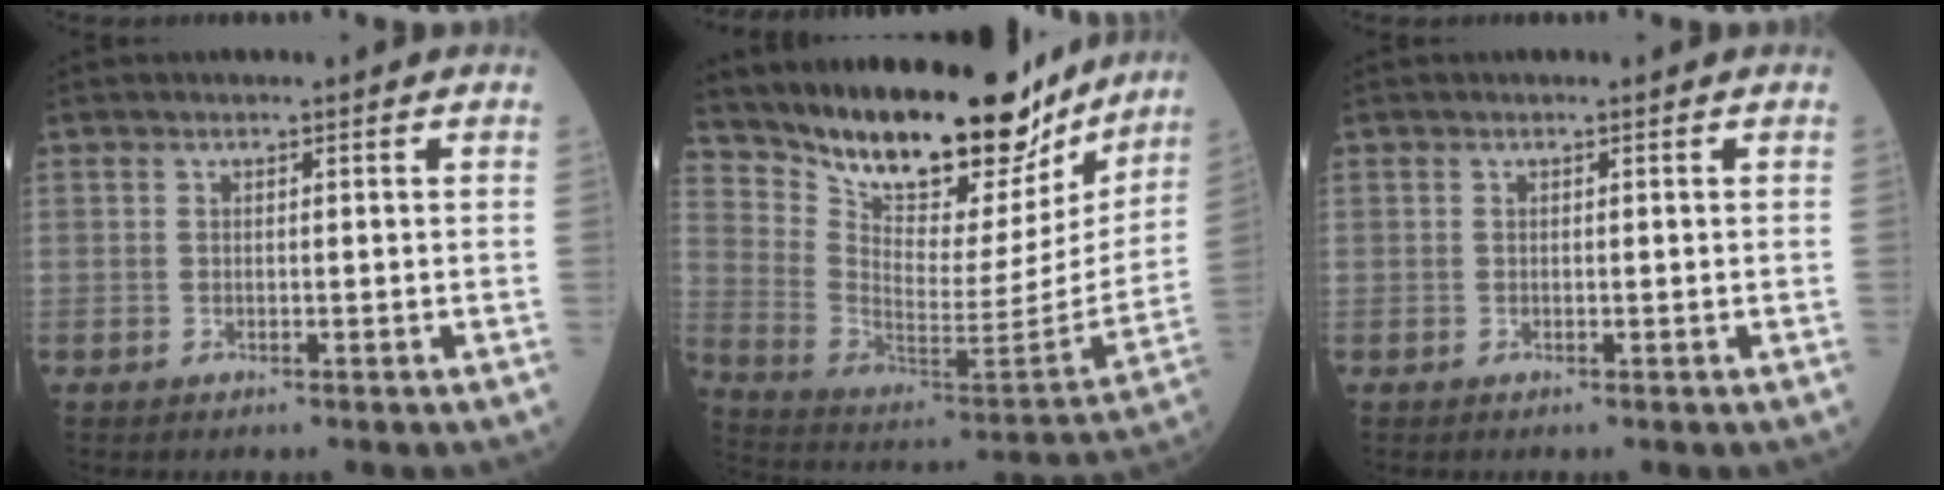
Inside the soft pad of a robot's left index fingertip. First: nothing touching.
{"total": 25.8, "force": [22.0, 7.4, 11.2], "torque": [-0.179, -0.043, 0.325]}
{"total": 0.0}